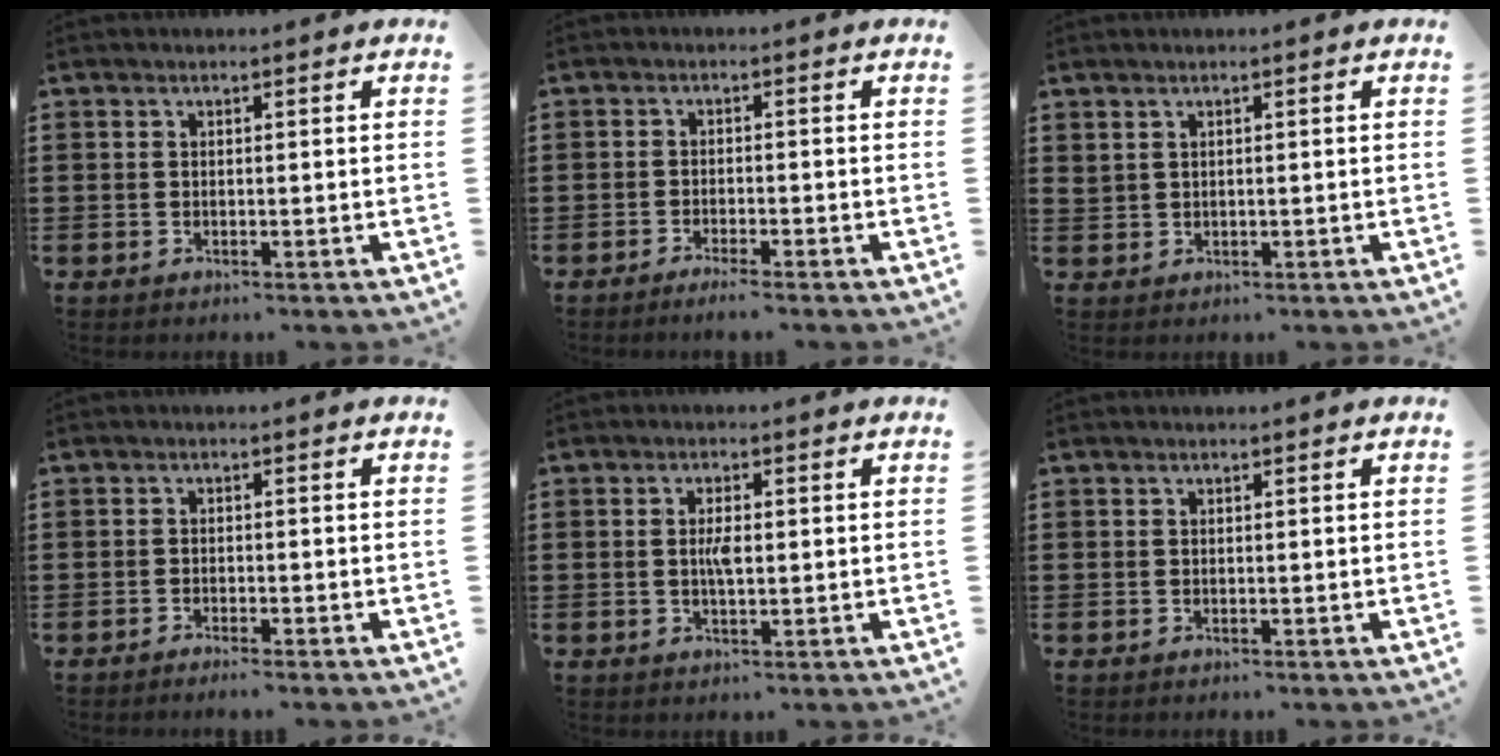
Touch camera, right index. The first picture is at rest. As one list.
[{"total": 1.7, "force": [-1.6, -0.2, 0.6], "torque": [-0.011, 0.000, -0.030]}, {"total": 0.6, "force": [0.4, 0.3, 0.4], "torque": [-0.011, 0.001, 0.007]}, {"total": 1.3, "force": [-1.2, -0.1, 0.2], "torque": [-0.007, 0.000, -0.024]}, {"total": 3.2, "force": [0.0, 1.0, 3.0], "torque": [-0.058, 0.001, -0.002]}, {"total": 0.0}]